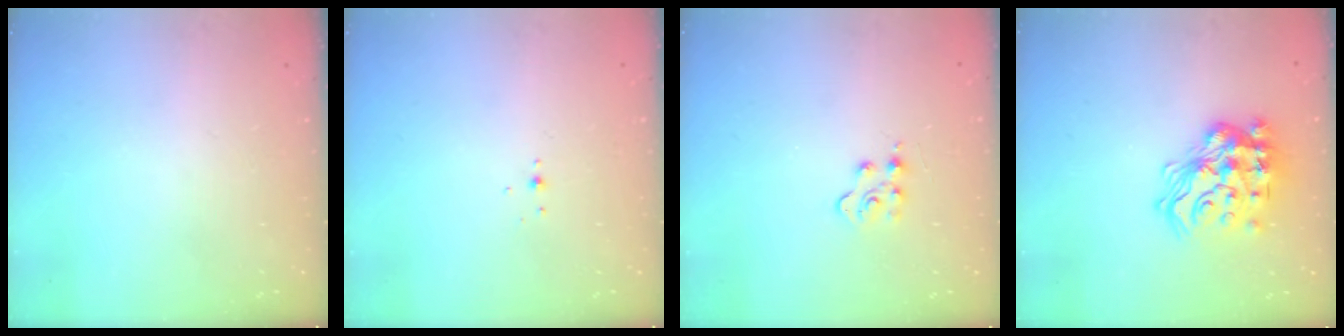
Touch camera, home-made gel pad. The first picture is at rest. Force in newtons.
{"total": 3.0, "press": 2.9, "slide": 0.8}
{"total": 4.1, "press": 4.1, "slide": 0.4}
{"total": 19.6, "press": 19.4, "slide": 2.5}